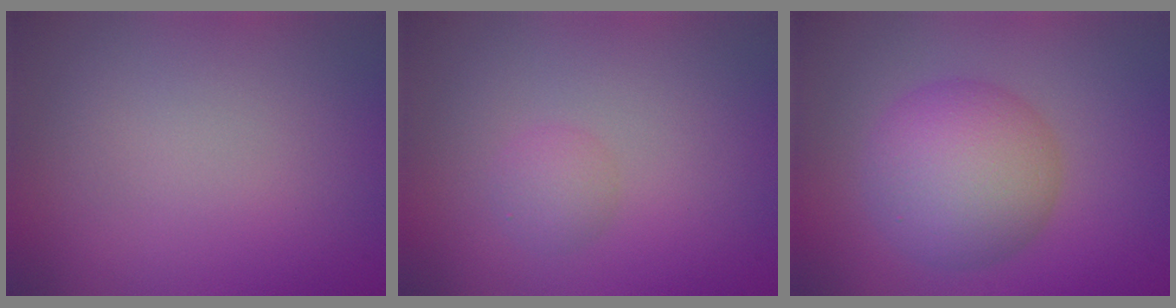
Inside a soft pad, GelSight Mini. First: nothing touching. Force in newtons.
{"total": 1.4, "press": 1.4, "slide": 0.1}
{"total": 6.9, "press": 6.9, "slide": 0.1}